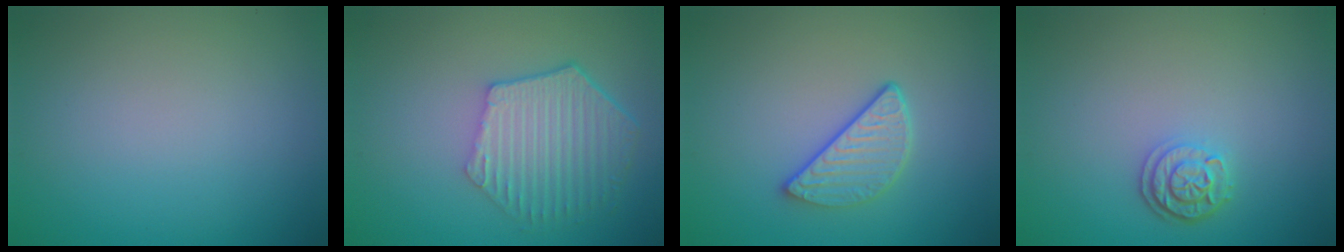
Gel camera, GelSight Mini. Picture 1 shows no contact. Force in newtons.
{"total": 6.0, "press": 4.6, "slide": 3.9}
{"total": 3.4, "press": 2.7, "slide": 2.0}
{"total": 2.4, "press": 2.1, "slide": 1.2}